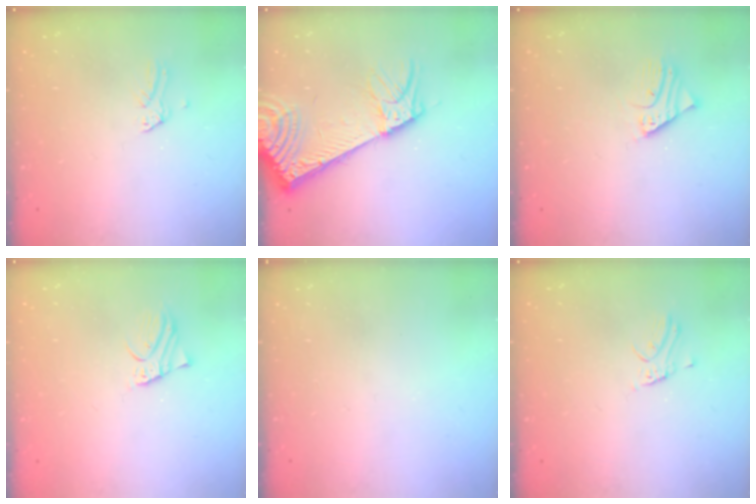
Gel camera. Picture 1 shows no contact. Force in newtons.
{"total": 10.9, "press": 10.5, "slide": 2.7}
{"total": 2.2, "press": 2.2, "slide": 0.2}
{"total": 2.6, "press": 2.6, "slide": 0.1}
{"total": 0.0}
{"total": 1.8, "press": 1.8, "slide": 0.1}